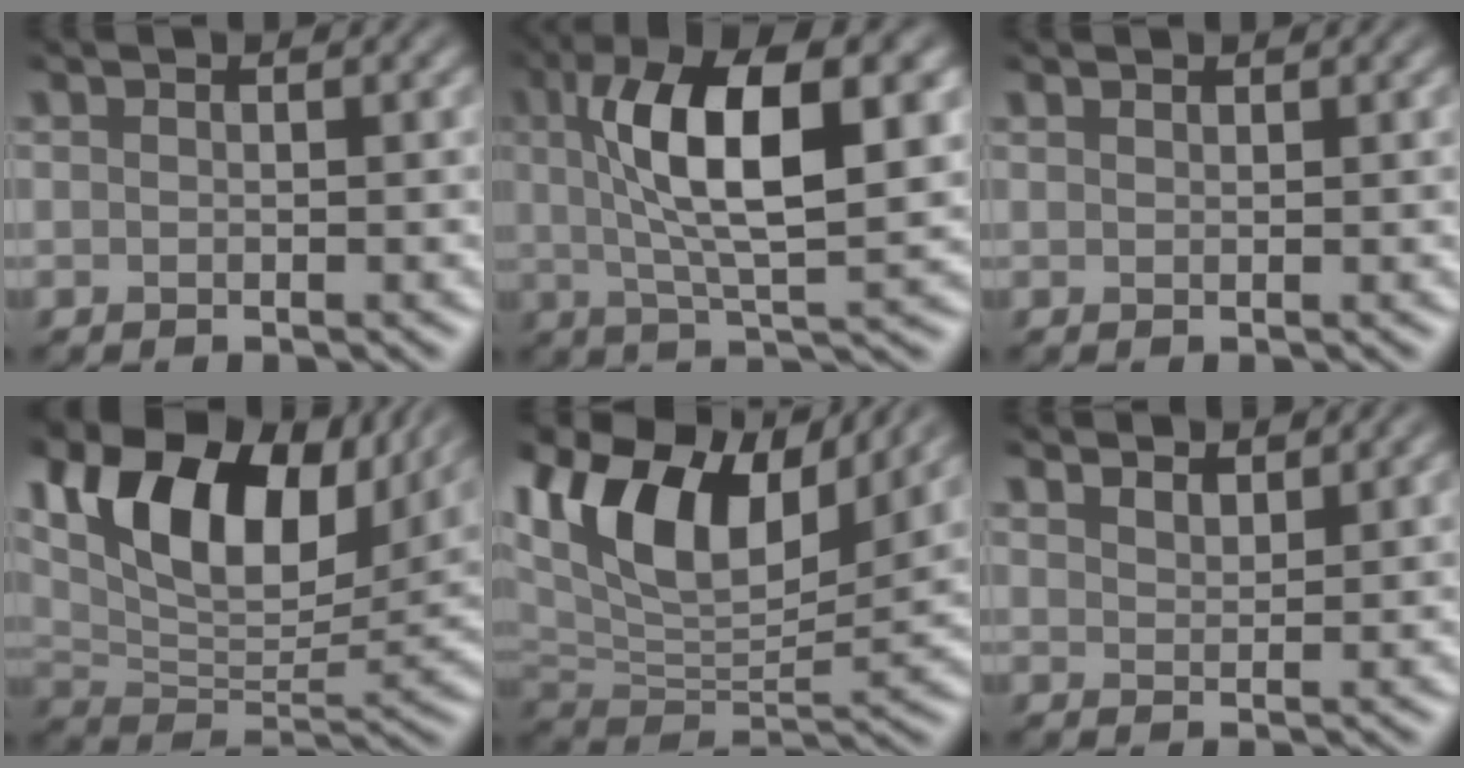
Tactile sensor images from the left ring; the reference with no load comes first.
{"total": 9.9, "force": [2.3, 3.2, 9.1], "torque": [-0.149, 0.008, 0.037]}
{"total": 0.6, "force": [0.6, 0.1, 0.0], "torque": [0.000, 0.000, 0.013]}
{"total": 13.9, "force": [6.6, 7.5, 9.6], "torque": [-0.158, 0.011, 0.118]}
{"total": 12.5, "force": [6.8, 6.3, 8.3], "torque": [-0.161, 0.023, 0.119]}
{"total": 3.9, "force": [3.7, 0.9, 1.1], "torque": [-0.016, -0.001, 0.056]}